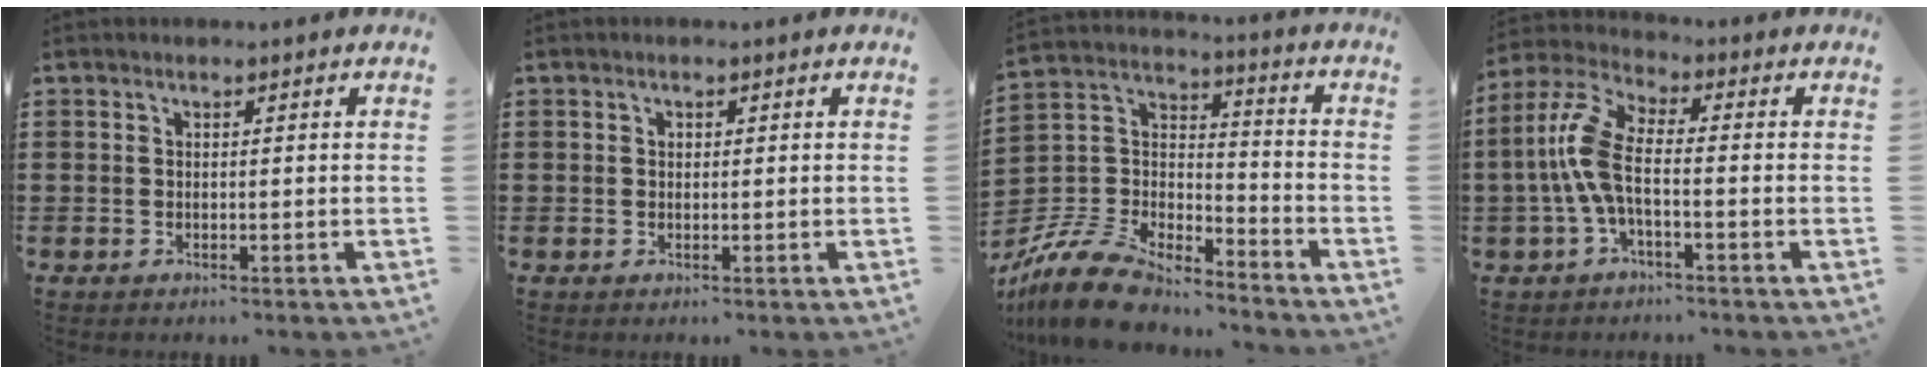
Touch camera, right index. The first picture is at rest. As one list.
[{"total": 0.5, "force": [0.2, 0.4, 0.2], "torque": [-0.005, 0.002, 0.005]}, {"total": 11.2, "force": [-10.0, 2.8, 4.0], "torque": [-0.108, 0.015, -0.207]}, {"total": 8.1, "force": [-1.0, 3.1, 7.4], "torque": [-0.184, -0.012, -0.027]}]